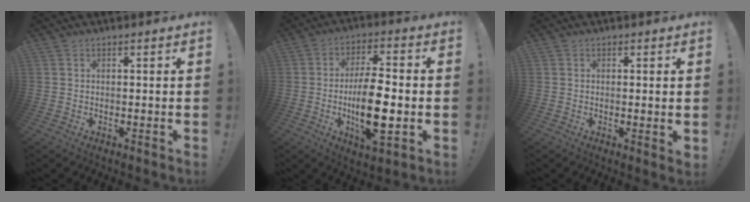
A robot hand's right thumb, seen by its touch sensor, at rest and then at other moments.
{"total": 14.7, "force": [-2.6, 5.0, 13.5], "torque": [-0.251, 0.000, -0.047]}
{"total": 1.6, "force": [0.6, 0.4, 1.5], "torque": [-0.013, -0.005, 0.008]}